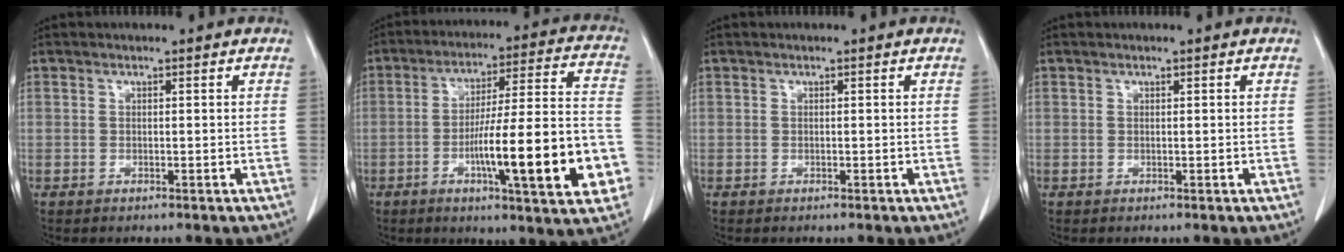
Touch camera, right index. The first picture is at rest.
{"total": 19.9, "force": [-5.9, 2.1, 18.8], "torque": [-0.246, 0.013, -0.082]}
{"total": 0.0}
{"total": 0.0}